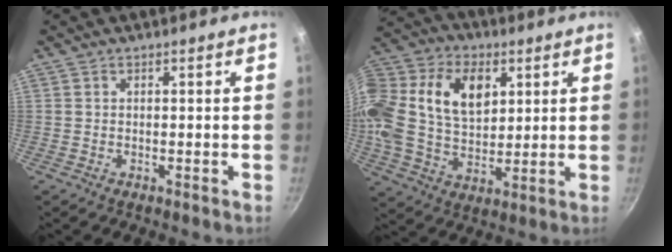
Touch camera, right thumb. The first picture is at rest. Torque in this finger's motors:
{"motor_torque": [1.94, 3.06, 0.13, 0.09, 0.43]}